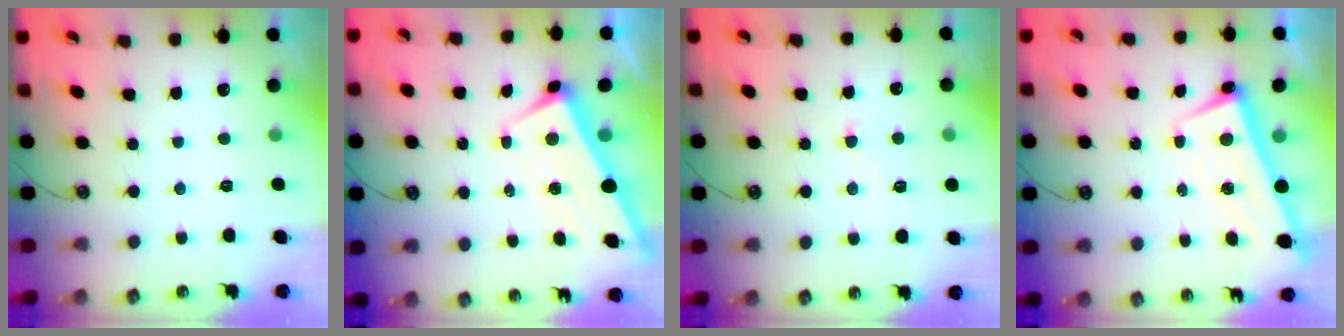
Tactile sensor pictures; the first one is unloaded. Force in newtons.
{"total": 2.8, "press": 2.8, "slide": 0.6}
{"total": 0.9, "press": 0.5, "slide": 0.8}
{"total": 2.5, "press": 2.4, "slide": 0.7}